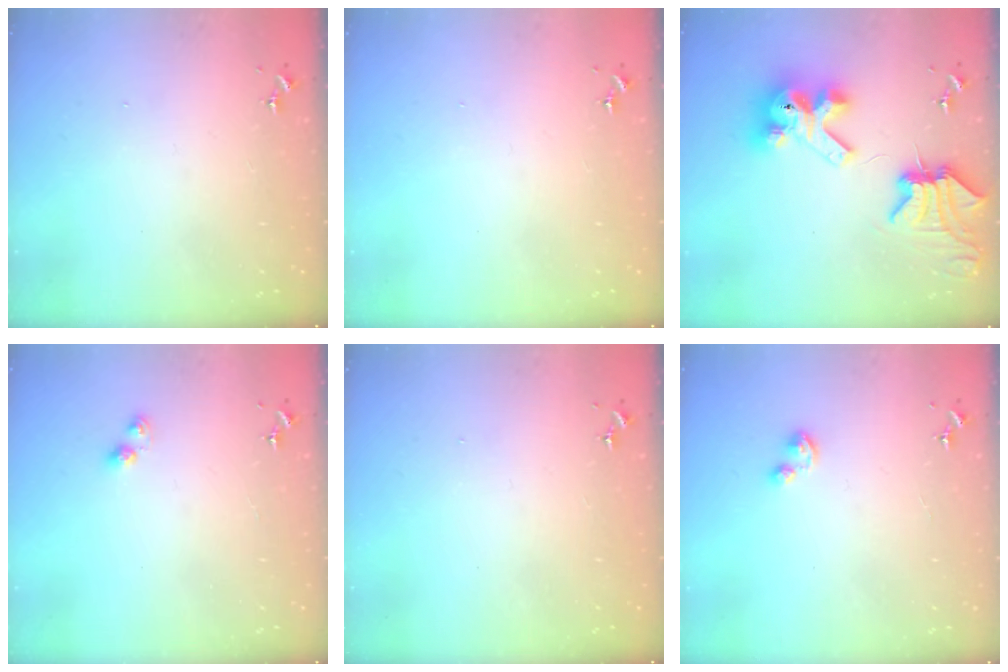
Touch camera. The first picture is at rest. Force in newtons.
{"total": 0.0}
{"total": 14.5, "press": 14.4, "slide": 1.7}
{"total": 4.3, "press": 4.1, "slide": 1.2}
{"total": 0.0}
{"total": 1.9, "press": 1.9, "slide": 0.3}